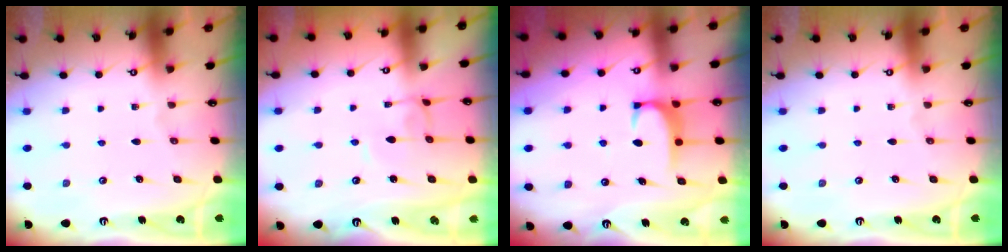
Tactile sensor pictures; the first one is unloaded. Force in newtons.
{"total": 1.9, "press": 1.9, "slide": 0.3}
{"total": 1.9, "press": 1.9, "slide": 0.5}
{"total": 0.0}